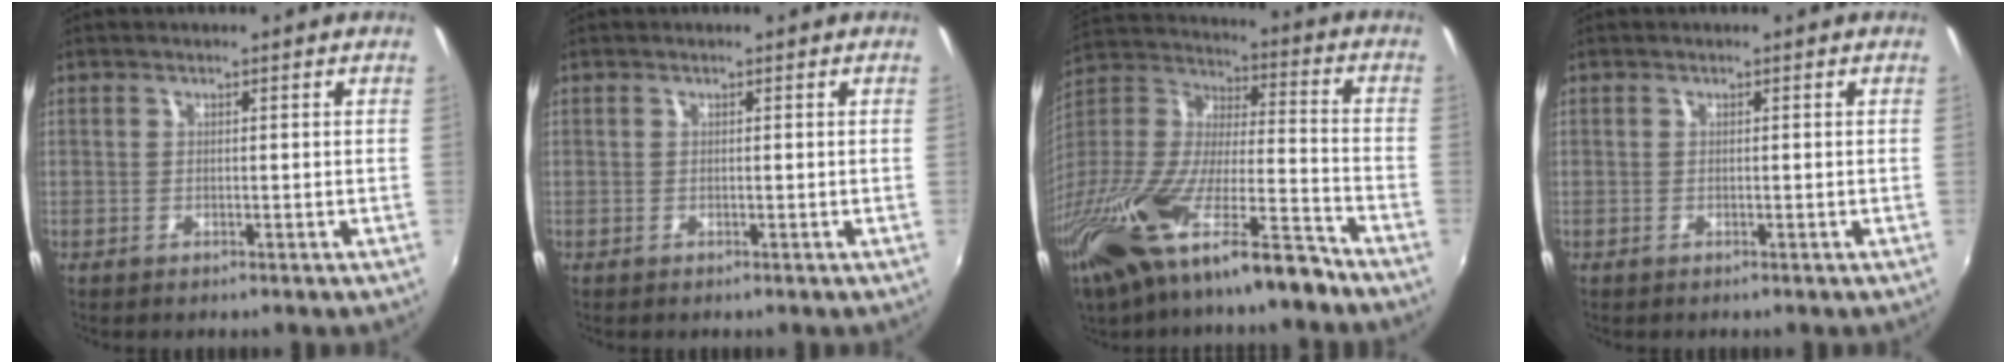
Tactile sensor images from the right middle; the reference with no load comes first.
{"total": 0.0}
{"total": 25.9, "force": [-17.6, 6.1, 17.9], "torque": [-0.355, -0.040, -0.313]}
{"total": 0.0}